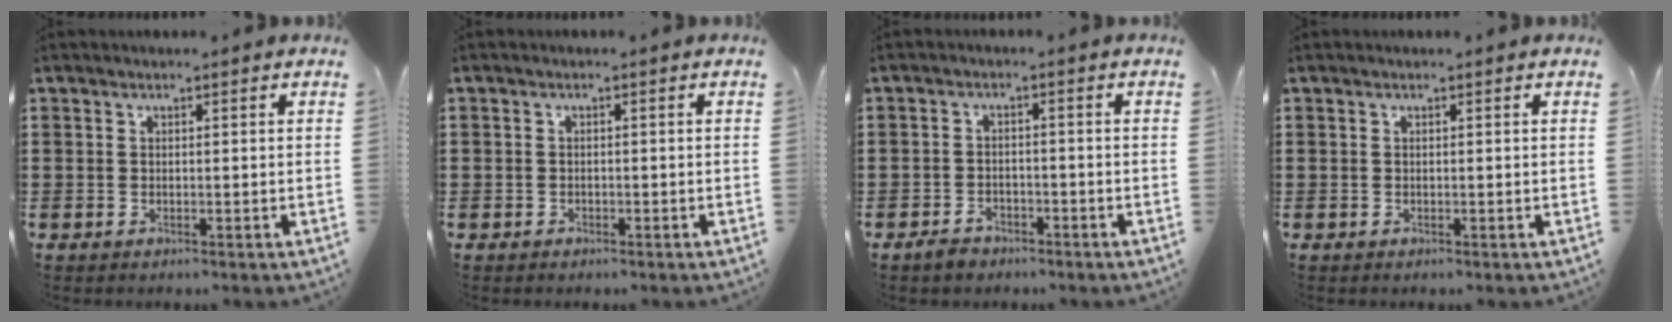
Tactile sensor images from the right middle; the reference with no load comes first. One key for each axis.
{"total": 1.1, "fx": -0.5, "fy": 0.9, "fz": 0.1, "tx": -0.003, "ty": 0.003, "tz": -0.012}
{"total": 2.4, "fx": -2.0, "fy": 1.2, "fz": 0.5, "tx": -0.015, "ty": 0.005, "tz": -0.043}
{"total": 0.0}